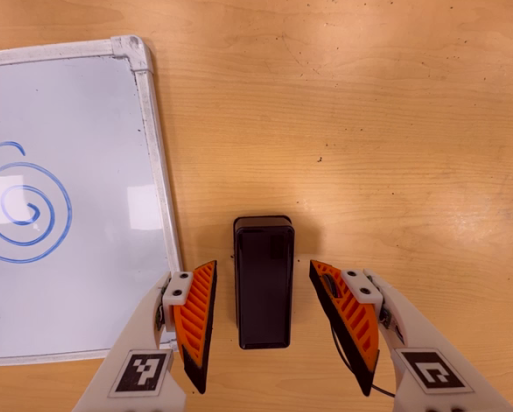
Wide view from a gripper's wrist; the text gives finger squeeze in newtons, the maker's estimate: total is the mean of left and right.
{"total": 0.0}